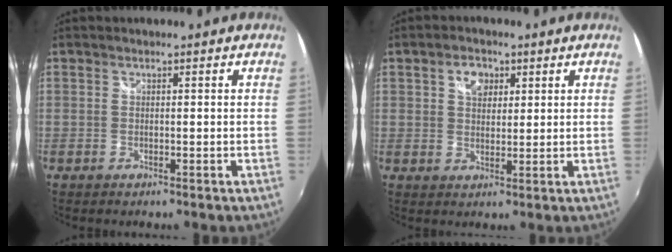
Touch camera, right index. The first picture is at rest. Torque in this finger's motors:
{"motor_torque": [0.06, 0.04, 0.05, 0.04]}